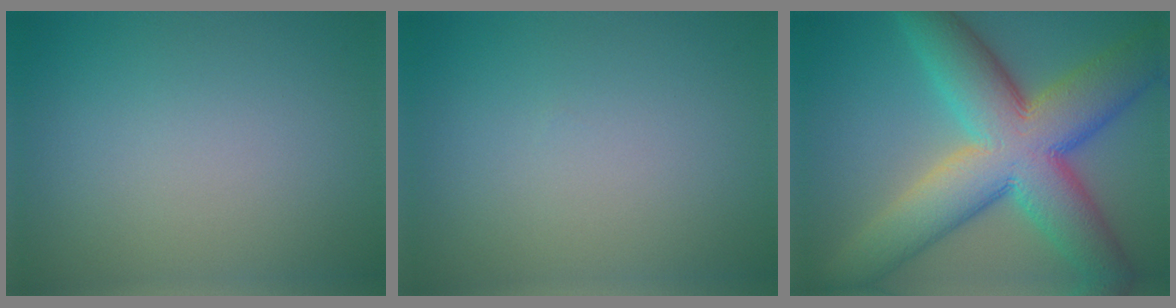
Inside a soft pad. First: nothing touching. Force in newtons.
{"total": 0.0}
{"total": 13.6, "press": 13.6, "slide": 0.6}